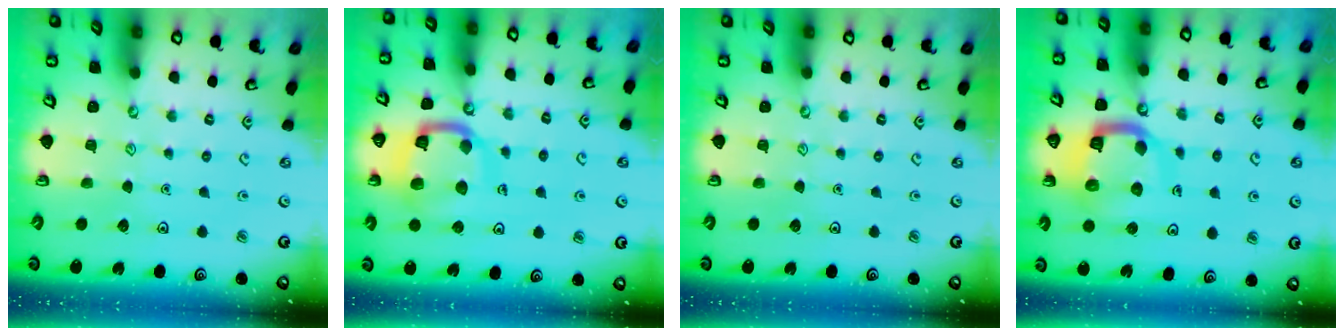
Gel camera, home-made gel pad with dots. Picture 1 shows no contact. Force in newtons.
{"total": 15.4, "press": 15.3, "slide": 1.6}
{"total": 0.0}
{"total": 12.4, "press": 12.3, "slide": 1.4}